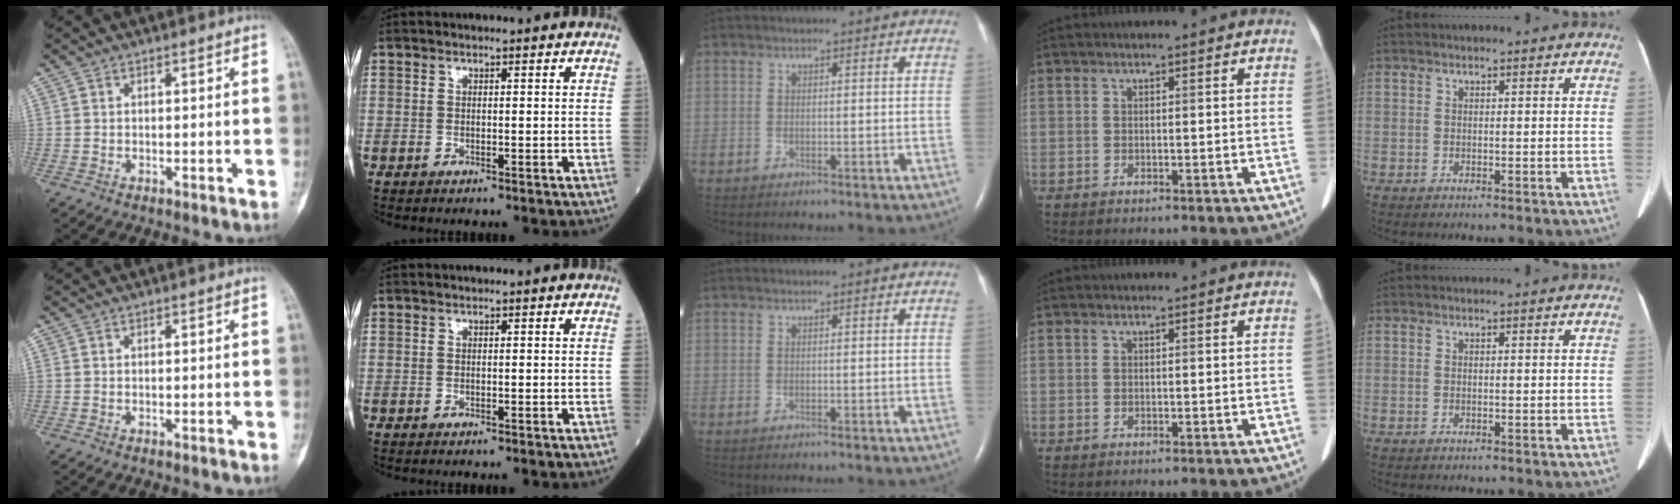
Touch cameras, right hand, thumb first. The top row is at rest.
{}